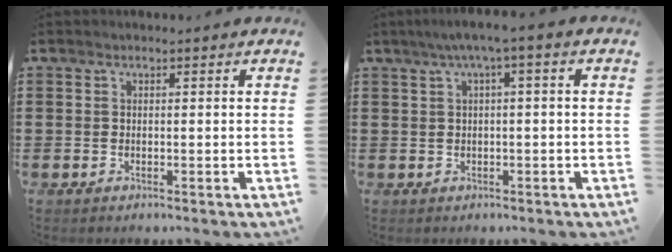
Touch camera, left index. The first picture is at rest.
{"total": 2.7, "force": [-0.3, -0.1, 2.7], "torque": [-0.048, 0.001, -0.009]}